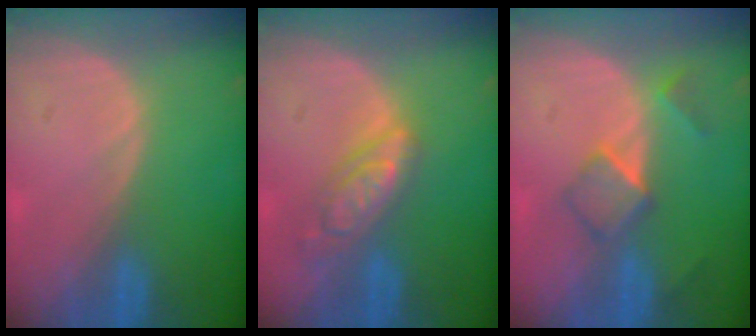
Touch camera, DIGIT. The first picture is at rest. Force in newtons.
{"total": 6.2, "press": 5.5, "slide": 2.9}
{"total": 5.4, "press": 4.7, "slide": 2.5}